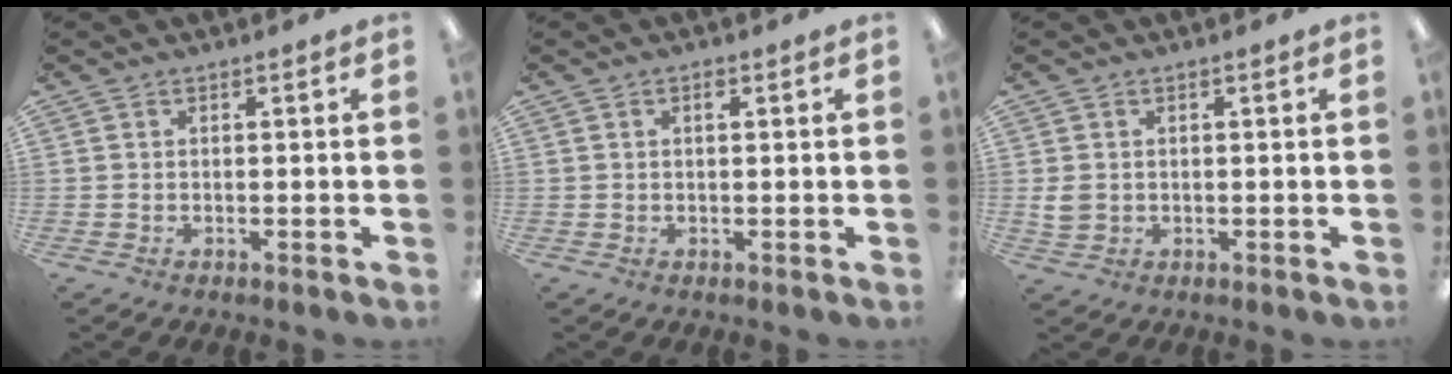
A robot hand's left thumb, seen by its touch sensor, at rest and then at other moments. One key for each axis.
{"total": 1.2, "fx": 0.5, "fy": 0.6, "fz": 0.9, "tx": -0.021, "ty": 0.005, "tz": 0.007}
{"total": 3.1, "fx": 0.3, "fy": 2.6, "fz": 1.6, "tx": -0.023, "ty": 0.003, "tz": 0.005}